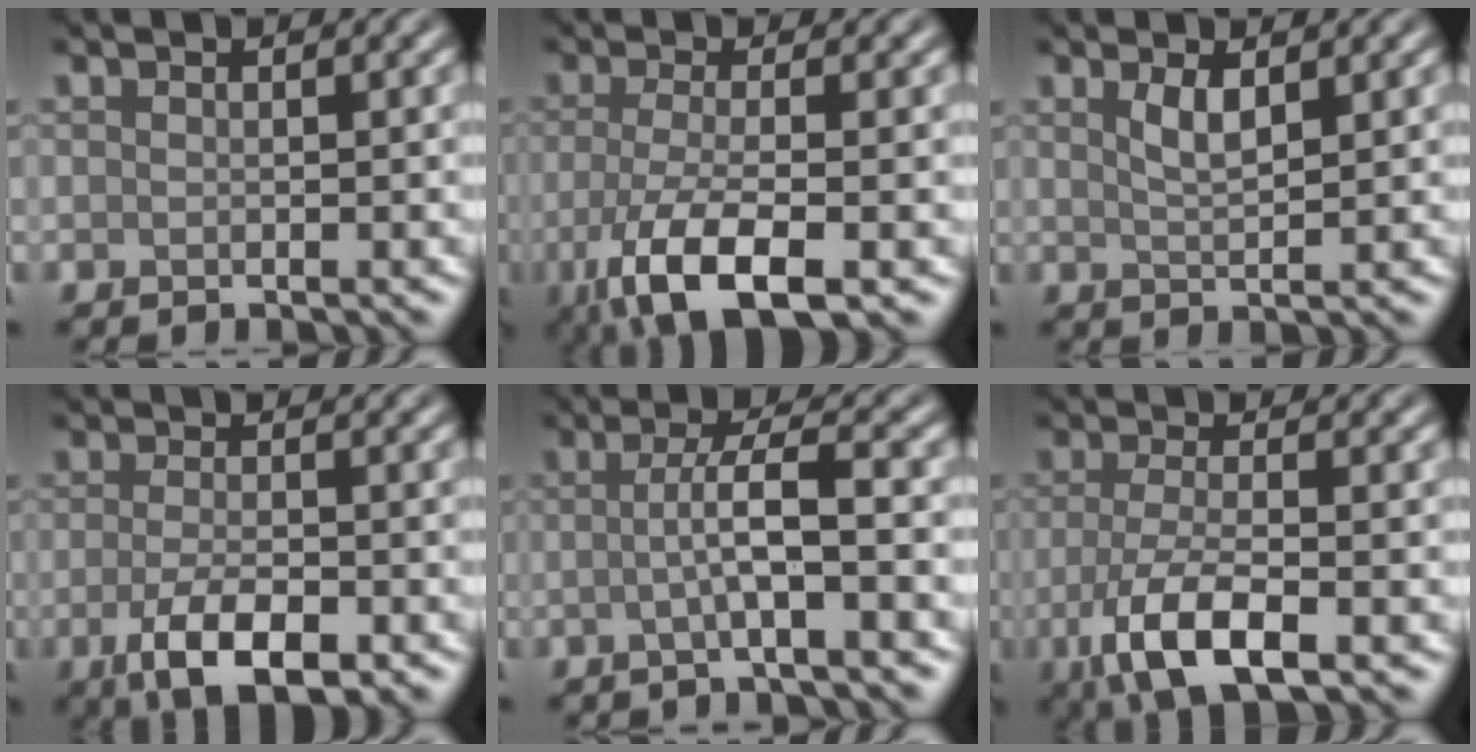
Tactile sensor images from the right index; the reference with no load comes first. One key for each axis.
{"total": 6.8, "fx": -2.5, "fy": 2.2, "fz": 5.9, "tx": -0.120, "ty": -0.012, "tz": -0.050}
{"total": 1.8, "fx": 1.0, "fy": 0.5, "fz": 1.4, "tx": -0.030, "ty": -0.003, "tz": 0.021}
{"total": 5.1, "fx": -2.3, "fy": 1.8, "fz": 4.1, "tx": -0.081, "ty": -0.007, "tz": -0.040}
{"total": 3.8, "fx": -0.6, "fy": 0.4, "fz": 3.7, "tx": -0.064, "ty": 0.004, "tz": -0.015}
{"total": 6.2, "fx": -2.1, "fy": 2.2, "fz": 5.4, "tx": -0.111, "ty": -0.011, "tz": -0.041}